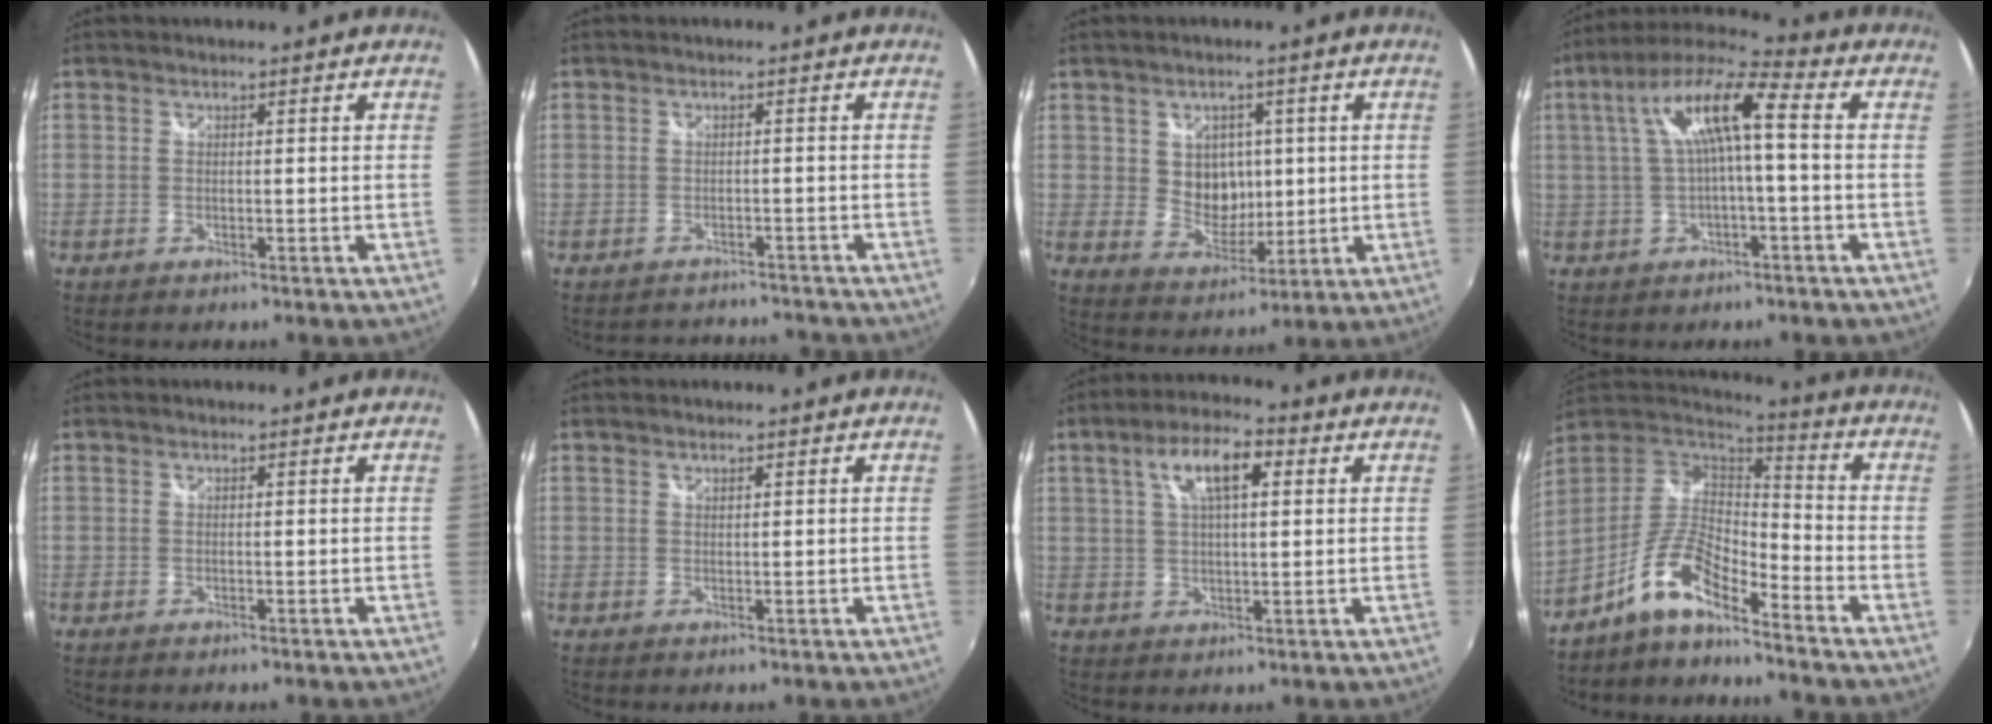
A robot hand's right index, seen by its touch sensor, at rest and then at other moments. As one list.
[{"total": 5.8, "force": [-5.2, 2.5, 1.0], "torque": [-0.019, 0.011, -0.069]}, {"total": 7.2, "force": [1.3, 6.3, 3.3], "torque": [-0.056, 0.003, 0.033]}, {"total": 11.7, "force": [1.1, 2.4, 11.4], "torque": [-0.221, 0.027, 0.020]}, {"total": 0.0}, {"total": 0.5, "force": [0.5, 0.2, 0.2], "torque": [-0.003, 0.000, 0.008]}, {"total": 9.0, "force": [3.3, 3.4, 7.7], "torque": [-0.139, 0.020, 0.056]}, {"total": 10.8, "force": [-7.7, 2.8, 7.1], "torque": [-0.157, 0.013, -0.153]}]